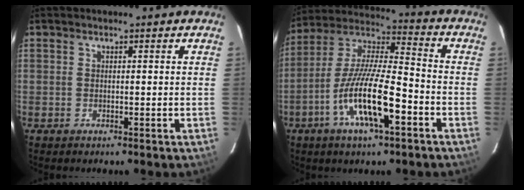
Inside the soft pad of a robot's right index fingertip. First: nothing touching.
{"total": 15.7, "force": [-6.5, 3.7, 13.8], "torque": [-0.273, -0.012, -0.125]}